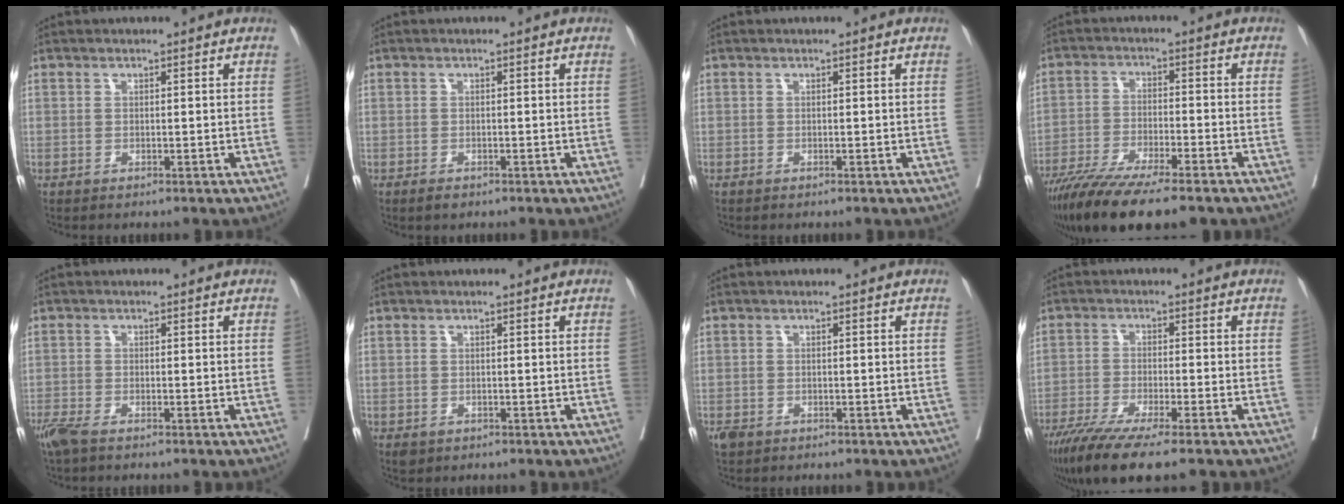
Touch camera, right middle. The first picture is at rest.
{"total": 1.9, "force": [-1.3, 0.8, 1.1], "torque": [-0.019, -0.002, -0.018]}
{"total": 0.0}
{"total": 15.9, "force": [-12.3, 2.5, 9.7], "torque": [-0.167, -0.036, -0.203]}
{"total": 3.8, "force": [-2.9, 0.8, 2.3], "torque": [-0.052, -0.012, -0.054]}
{"total": 1.7, "force": [-0.9, 1.3, 0.7], "torque": [-0.014, -0.002, -0.008]}
{"total": 1.9, "force": [-1.2, 1.2, 0.8], "torque": [-0.021, -0.002, -0.018]}
{"total": 10.9, "force": [-8.1, 0.6, 7.3], "torque": [-0.116, -0.026, -0.133]}